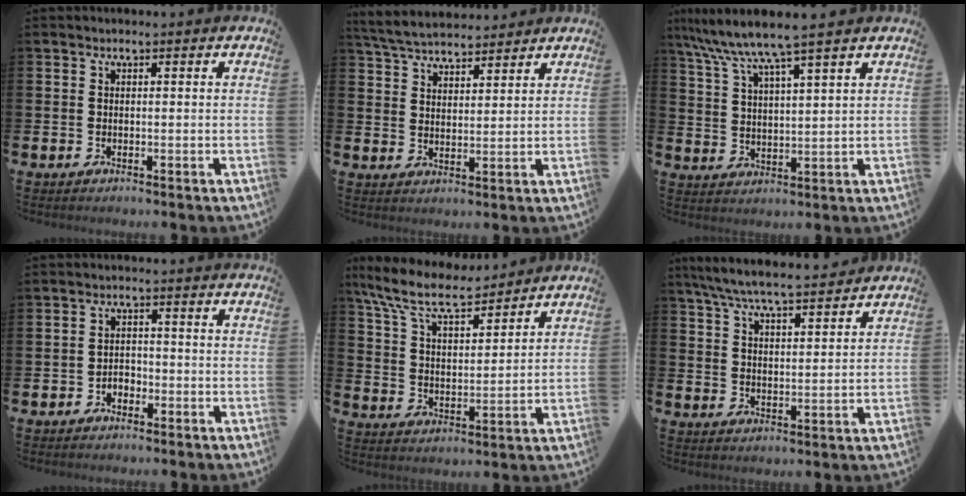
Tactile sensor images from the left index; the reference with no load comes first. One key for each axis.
{"total": 5.4, "fx": 5.2, "fy": 1.1, "fz": 0.8, "tx": -0.033, "ty": -0.023, "tz": 0.094}
{"total": 7.3, "fx": 6.4, "fy": 0.0, "fz": 3.6, "tx": -0.089, "ty": -0.032, "tz": 0.110}
{"total": 1.7, "fx": -1.3, "fy": 1.0, "fz": 0.2, "tx": -0.009, "ty": 0.003, "tz": -0.029}
{"total": 9.5, "fx": 8.4, "fy": 2.2, "fz": 3.8, "tx": -0.105, "ty": -0.045, "tz": 0.149}
{"total": 7.1, "fx": 6.7, "fy": 0.5, "fz": 2.3, "tx": -0.064, "ty": -0.040, "tz": 0.119}